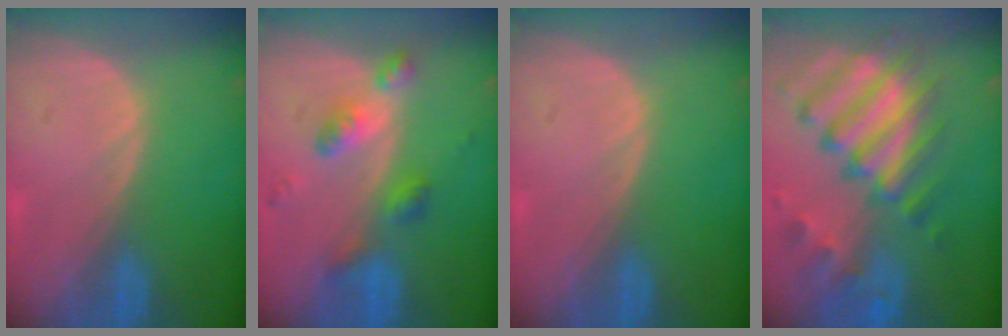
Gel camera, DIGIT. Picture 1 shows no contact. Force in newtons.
{"total": 6.1, "press": 5.4, "slide": 2.9}
{"total": 0.0}
{"total": 11.9, "press": 10.3, "slide": 5.9}